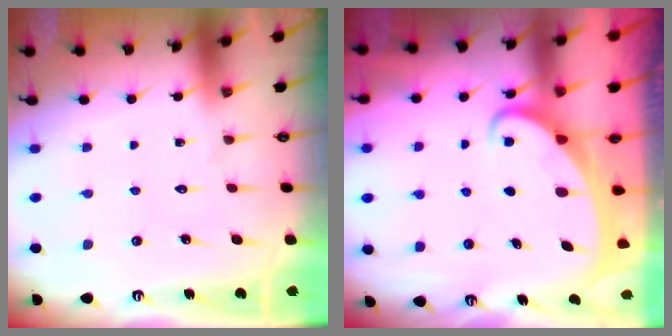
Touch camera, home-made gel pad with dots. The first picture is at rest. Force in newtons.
{"total": 2.6, "press": 2.6, "slide": 0.4}